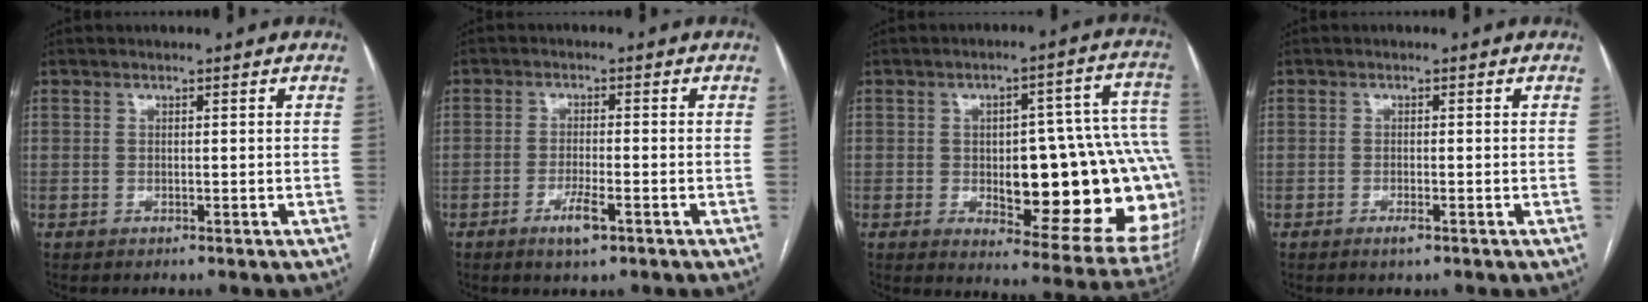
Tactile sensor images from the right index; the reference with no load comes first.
{"total": 3.9, "force": [-2.2, 0.6, 3.3], "torque": [-0.064, -0.004, -0.037]}
{"total": 25.1, "force": [-2.7, 6.9, 24.0], "torque": [-0.220, 0.032, -0.009]}
{"total": 1.4, "force": [-0.9, 0.2, 1.1], "torque": [-0.021, -0.002, -0.014]}